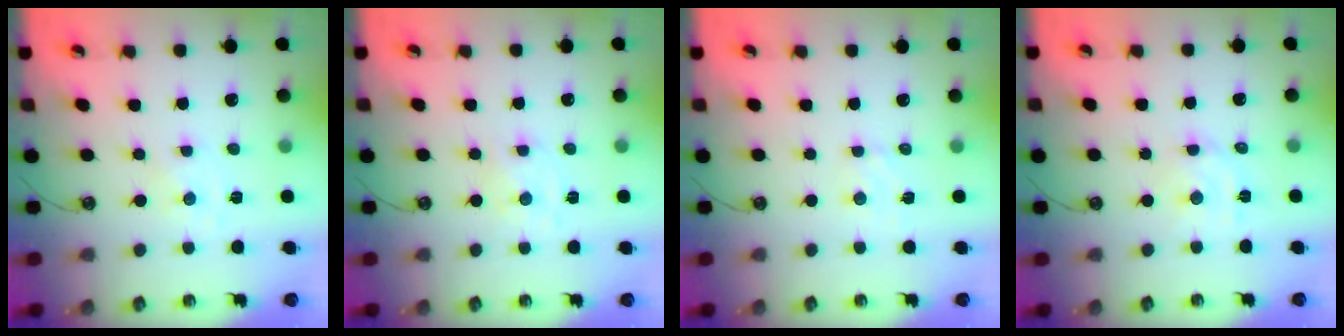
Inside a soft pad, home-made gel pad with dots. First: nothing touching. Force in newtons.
{"total": 0.8, "press": 0.8, "slide": 0.1}
{"total": 3.0, "press": 2.9, "slide": 0.6}
{"total": 5.5, "press": 5.5, "slide": 0.7}